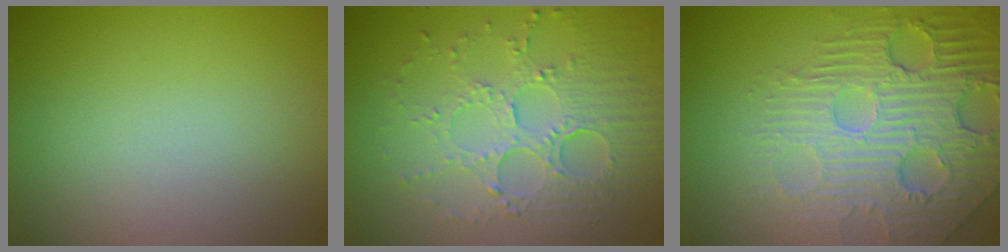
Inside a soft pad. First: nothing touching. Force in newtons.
{"total": 5.6, "press": 3.9, "slide": 4.1}
{"total": 7.5, "press": 5.6, "slide": 5.0}